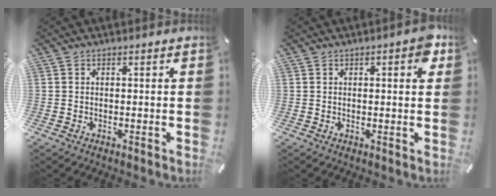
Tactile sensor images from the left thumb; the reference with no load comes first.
{"total": 3.7, "force": [1.2, 1.4, 3.2], "torque": [-0.042, -0.002, 0.014]}